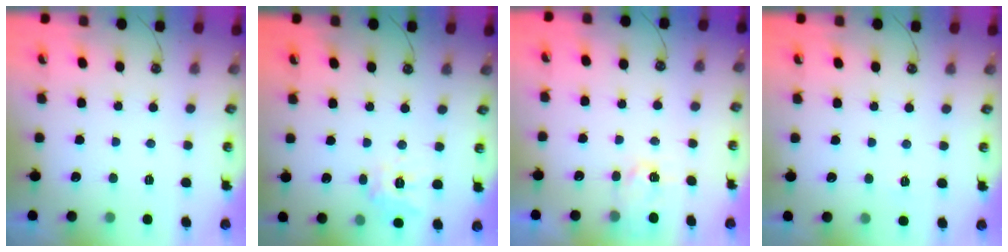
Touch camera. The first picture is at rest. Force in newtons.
{"total": 10.3, "press": 10.3, "slide": 0.6}
{"total": 3.5, "press": 3.4, "slide": 0.5}
{"total": 3.3, "press": 3.3, "slide": 0.4}